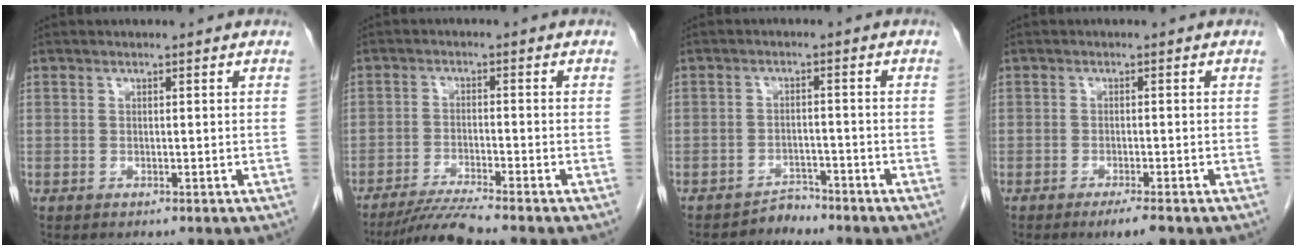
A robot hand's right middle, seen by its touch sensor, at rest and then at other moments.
{"total": 5.3, "force": [-4.6, -1.6, 1.9], "torque": [-0.037, -0.024, -0.090]}
{"total": 2.4, "force": [-2.3, 0.5, -0.4], "torque": [0.008, -0.004, -0.037]}
{"total": 2.8, "force": [-2.0, 0.2, 2.0], "torque": [-0.032, -0.005, -0.030]}